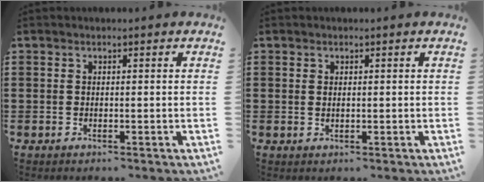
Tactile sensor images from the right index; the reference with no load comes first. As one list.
[{"total": 0.6, "force": [0.3, 0.3, 0.4], "torque": [-0.009, 0.003, 0.005]}]